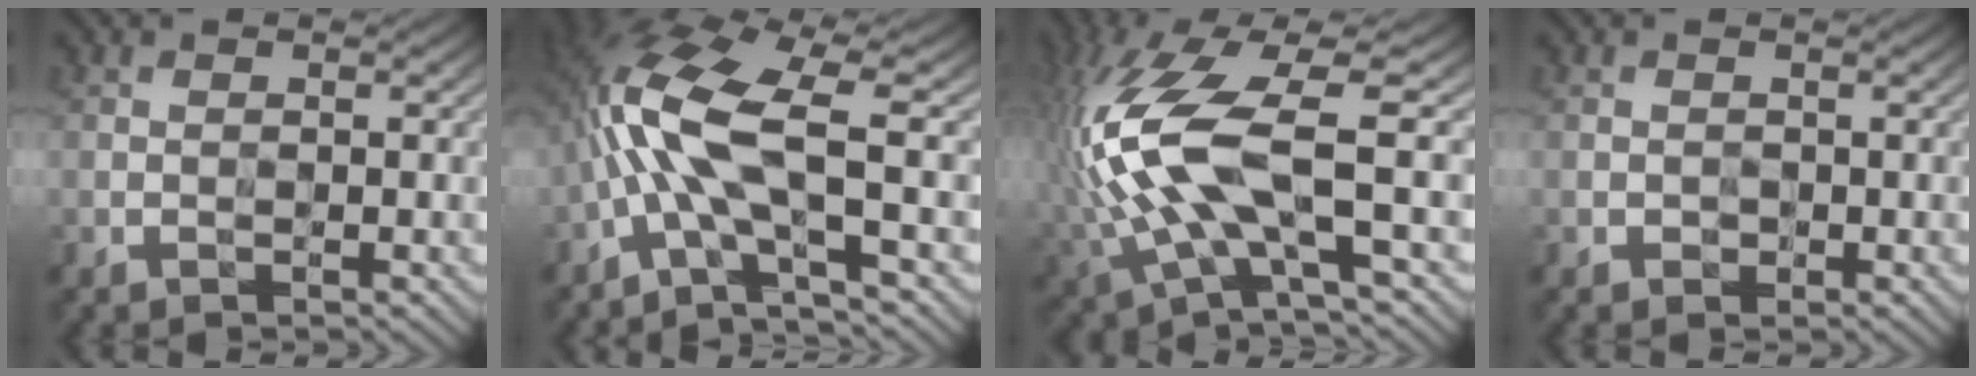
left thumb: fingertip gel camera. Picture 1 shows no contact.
{"total": 11.5, "force": [-0.5, 3.7, 10.9], "torque": [-0.229, 0.005, -0.022]}
{"total": 15.2, "force": [0.5, 5.2, 14.2], "torque": [-0.342, 0.000, 0.018]}
{"total": 0.8, "force": [-0.3, 0.8, 0.0], "torque": [0.002, -0.004, -0.005]}